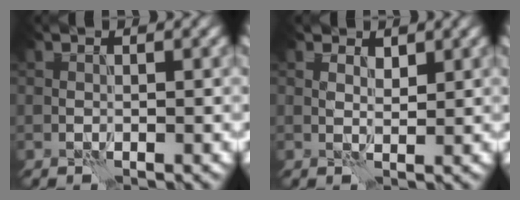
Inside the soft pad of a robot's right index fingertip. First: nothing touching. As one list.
[{"total": 1.9, "force": [1.4, 1.0, 0.8], "torque": [-0.012, -0.009, 0.022]}]